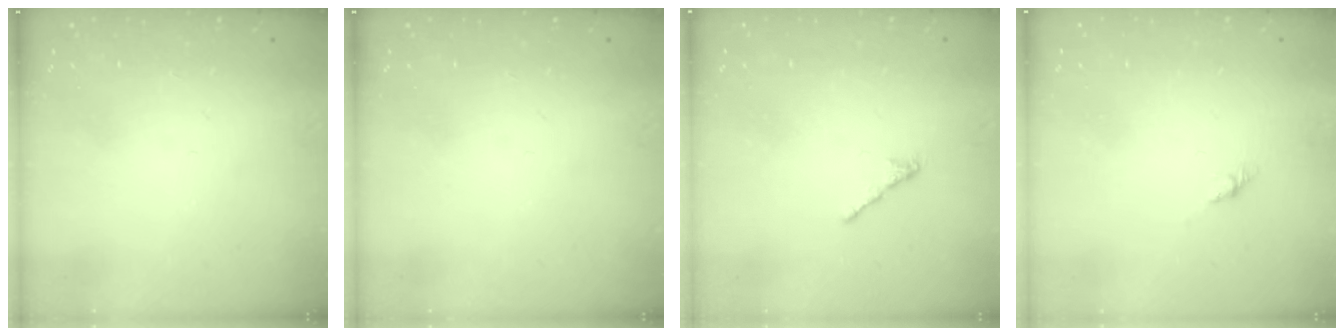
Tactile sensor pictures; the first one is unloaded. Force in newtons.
{"total": 0.0}
{"total": 1.7, "press": 1.6, "slide": 0.5}
{"total": 2.7, "press": 2.6, "slide": 0.7}